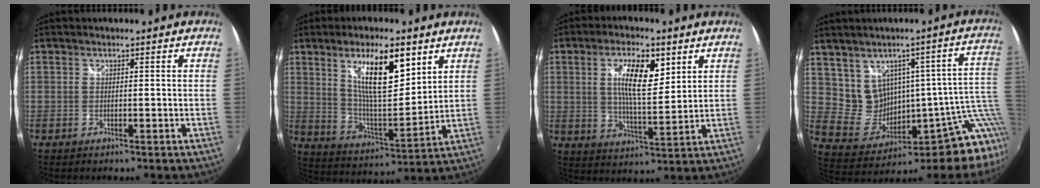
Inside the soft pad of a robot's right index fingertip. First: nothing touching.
{"total": 14.4, "force": [7.1, 4.3, 11.7], "torque": [-0.196, 0.003, 0.136]}
{"total": 10.1, "force": [3.9, 3.3, 8.7], "torque": [-0.157, 0.008, 0.070]}
{"total": 17.3, "force": [0.2, 10.2, 13.9], "torque": [-0.171, -0.005, 0.047]}